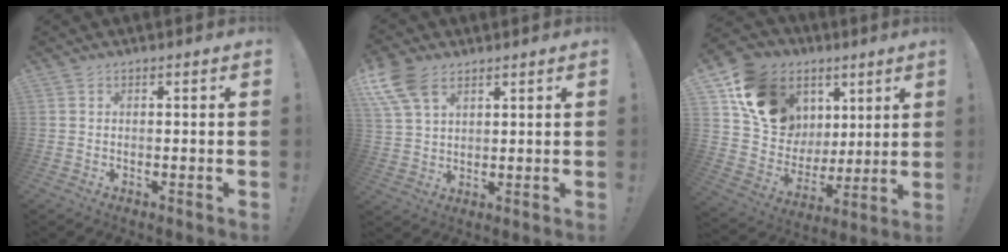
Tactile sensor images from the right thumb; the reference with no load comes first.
{"total": 10.4, "force": [5.5, 6.2, 6.3], "torque": [-0.128, -0.020, 0.108]}
{"total": 18.4, "force": [8.8, 14.1, 7.8], "torque": [-0.126, -0.041, 0.190]}